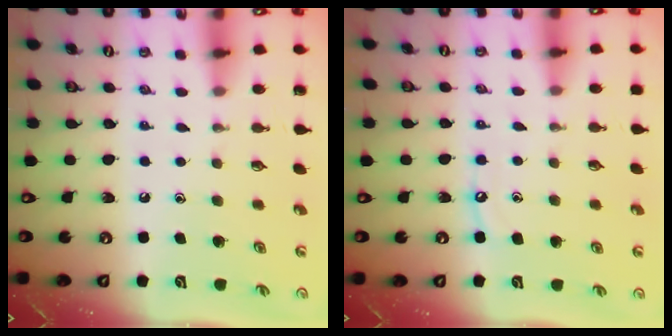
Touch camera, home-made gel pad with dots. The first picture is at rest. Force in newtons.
{"total": 4.6, "press": 4.6, "slide": 0.3}